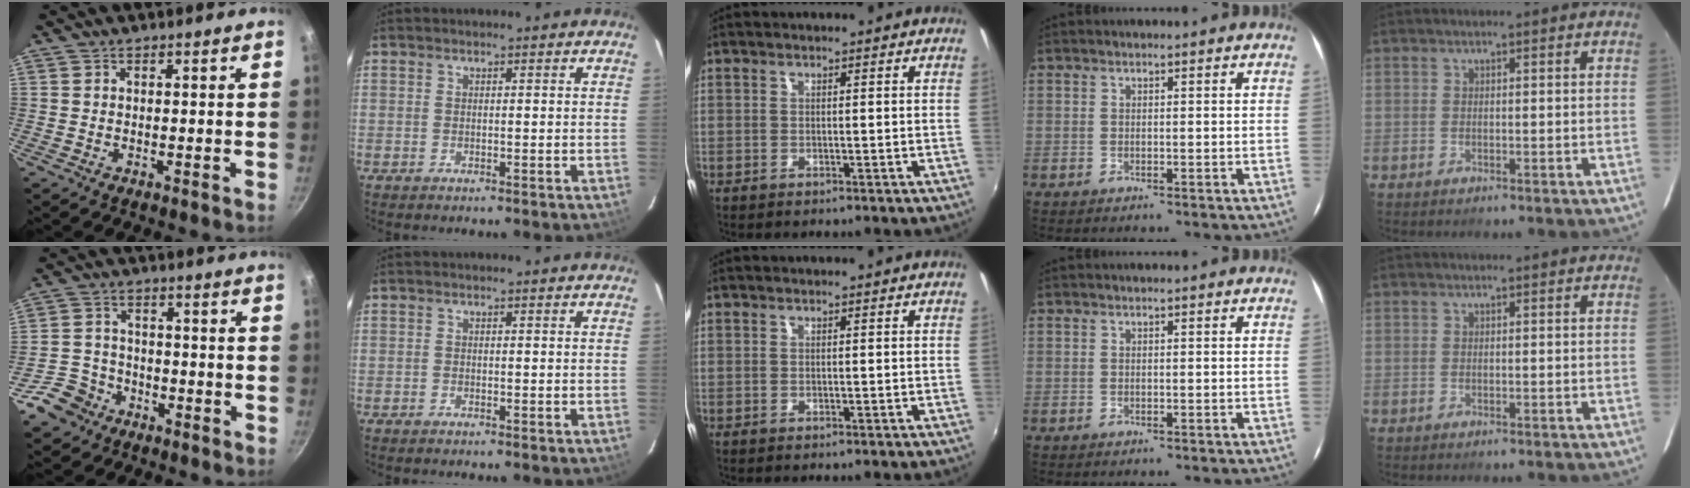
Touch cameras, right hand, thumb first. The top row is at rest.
{"thumb": {"total": 7.1, "force": [-4.4, 5.3, 1.8], "torque": [-0.019, 0.041, -0.085]}}